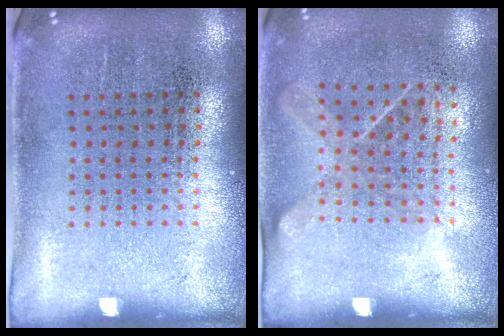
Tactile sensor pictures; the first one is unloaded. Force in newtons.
{"total": 1.3, "press": 1.0, "slide": 0.8}